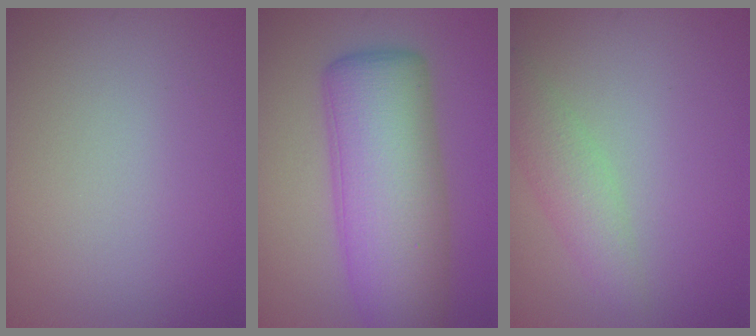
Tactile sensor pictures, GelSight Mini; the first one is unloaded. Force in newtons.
{"total": 10.3, "press": 10.3, "slide": 0.4}
{"total": 2.6, "press": 2.6, "slide": 0.1}